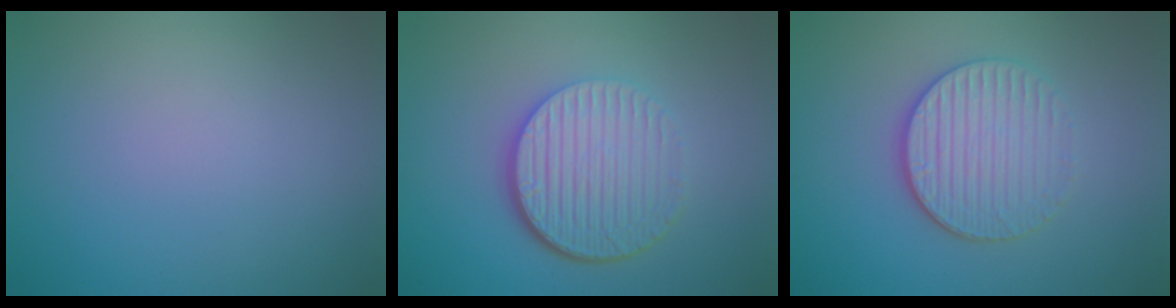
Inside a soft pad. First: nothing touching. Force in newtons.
{"total": 6.1, "press": 4.2, "slide": 4.4}
{"total": 4.0, "press": 3.4, "slide": 2.0}